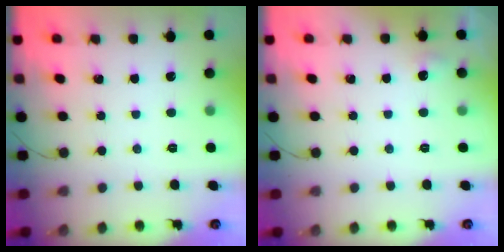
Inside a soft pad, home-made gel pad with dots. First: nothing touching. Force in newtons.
{"total": 4.0, "press": 3.7, "slide": 1.4}